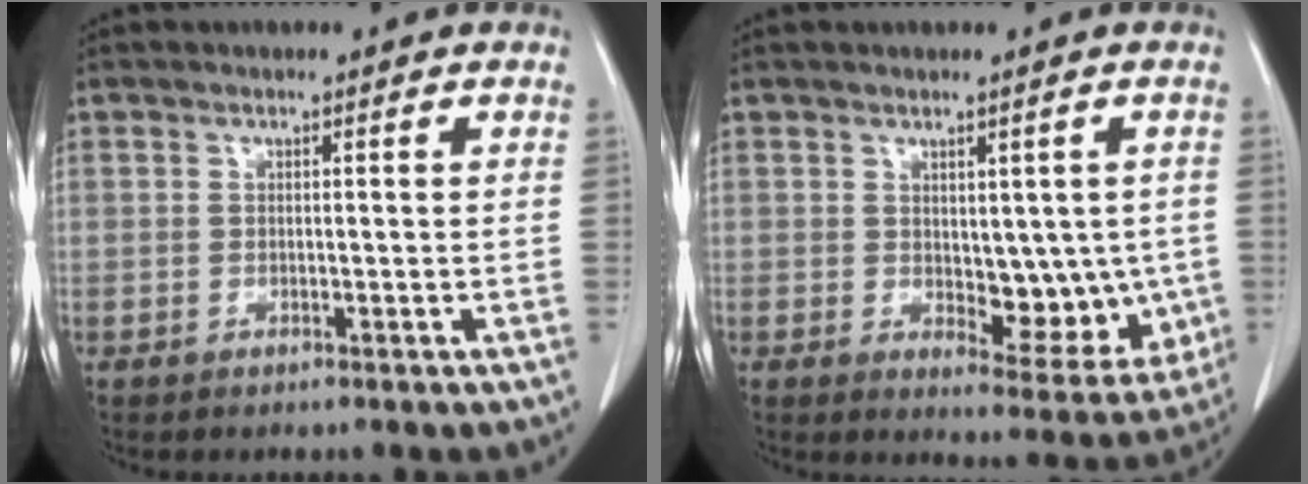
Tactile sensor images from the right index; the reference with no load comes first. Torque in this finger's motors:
{"motor_torque": [0.20, 0.00, 0.12, 0.04]}